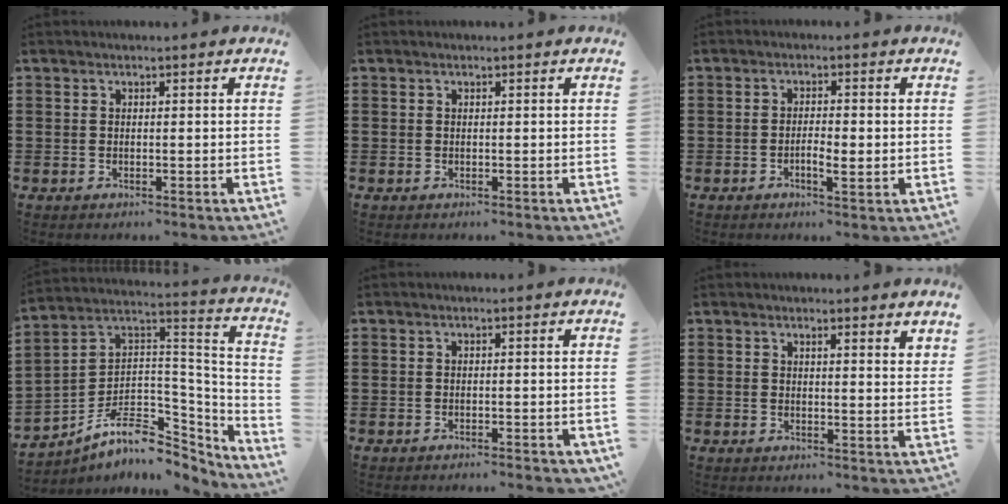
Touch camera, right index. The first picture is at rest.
{"total": 0.0}
{"total": 2.9, "force": [-0.7, 0.7, 2.7], "torque": [-0.048, 0.000, -0.013]}
{"total": 9.3, "force": [-5.6, 5.4, 5.0], "torque": [-0.099, -0.004, -0.106]}
{"total": 0.9, "force": [-0.9, 0.0, 0.3], "torque": [-0.008, -0.001, -0.017]}
{"total": 1.6, "force": [1.6, 0.0, 0.4], "torque": [-0.012, 0.002, 0.031]}